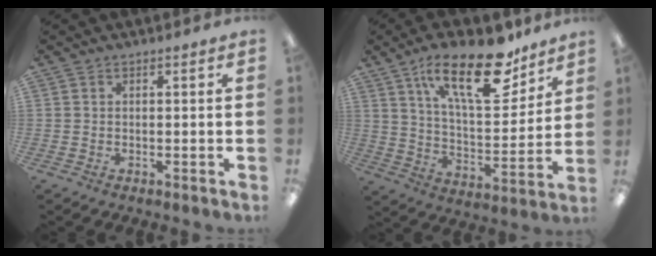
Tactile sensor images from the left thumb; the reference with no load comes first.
{"total": 22.3, "force": [13.4, 9.3, 15.2], "torque": [-0.232, -0.068, 0.222]}